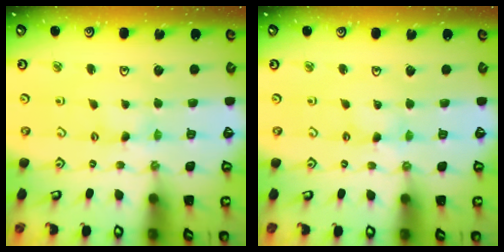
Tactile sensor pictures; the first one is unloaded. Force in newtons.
{"total": 0.8, "press": 0.8, "slide": 0.2}